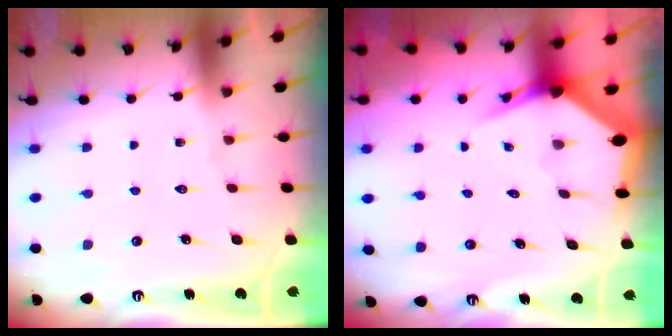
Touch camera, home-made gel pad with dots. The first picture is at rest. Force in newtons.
{"total": 3.8, "press": 3.8, "slide": 0.4}